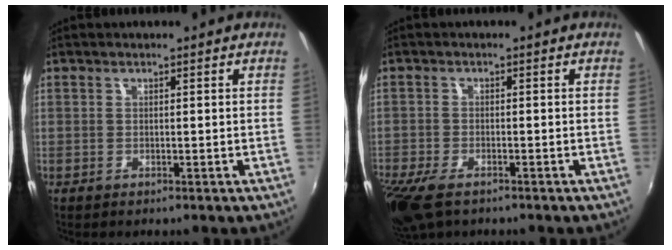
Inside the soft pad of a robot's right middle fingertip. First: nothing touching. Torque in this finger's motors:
{"motor_torque": [1.09, -1.04, 0.35, 0.13]}